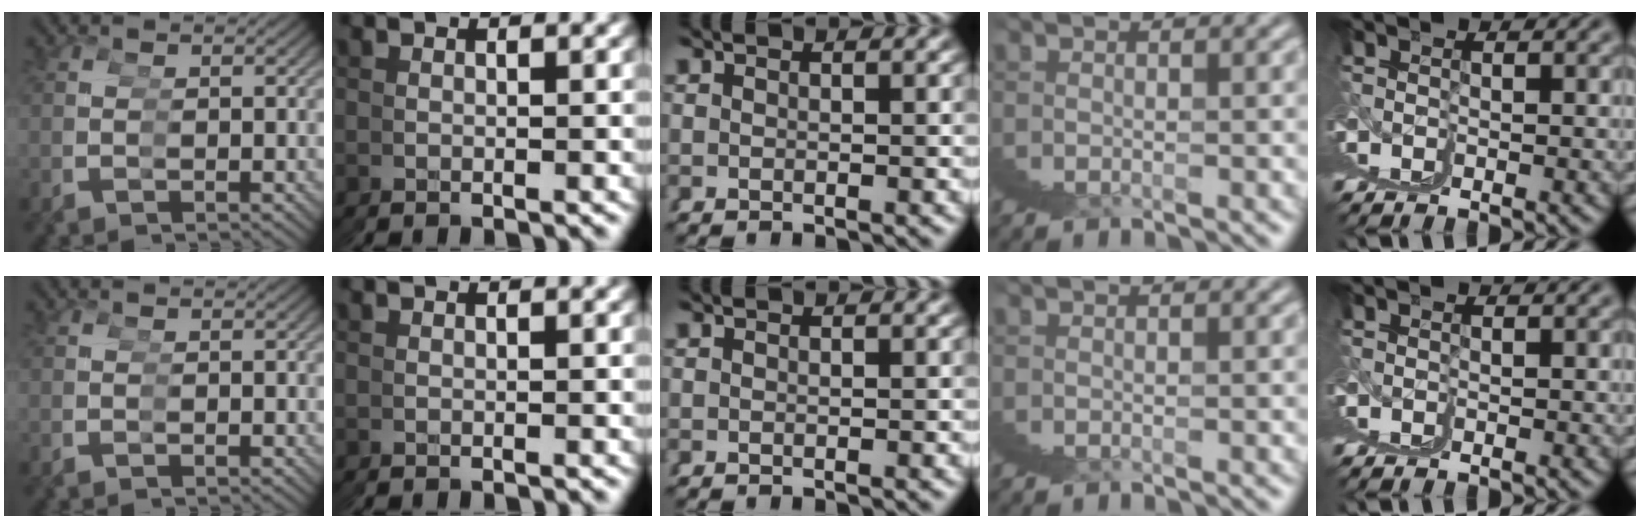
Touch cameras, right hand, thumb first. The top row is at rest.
{}